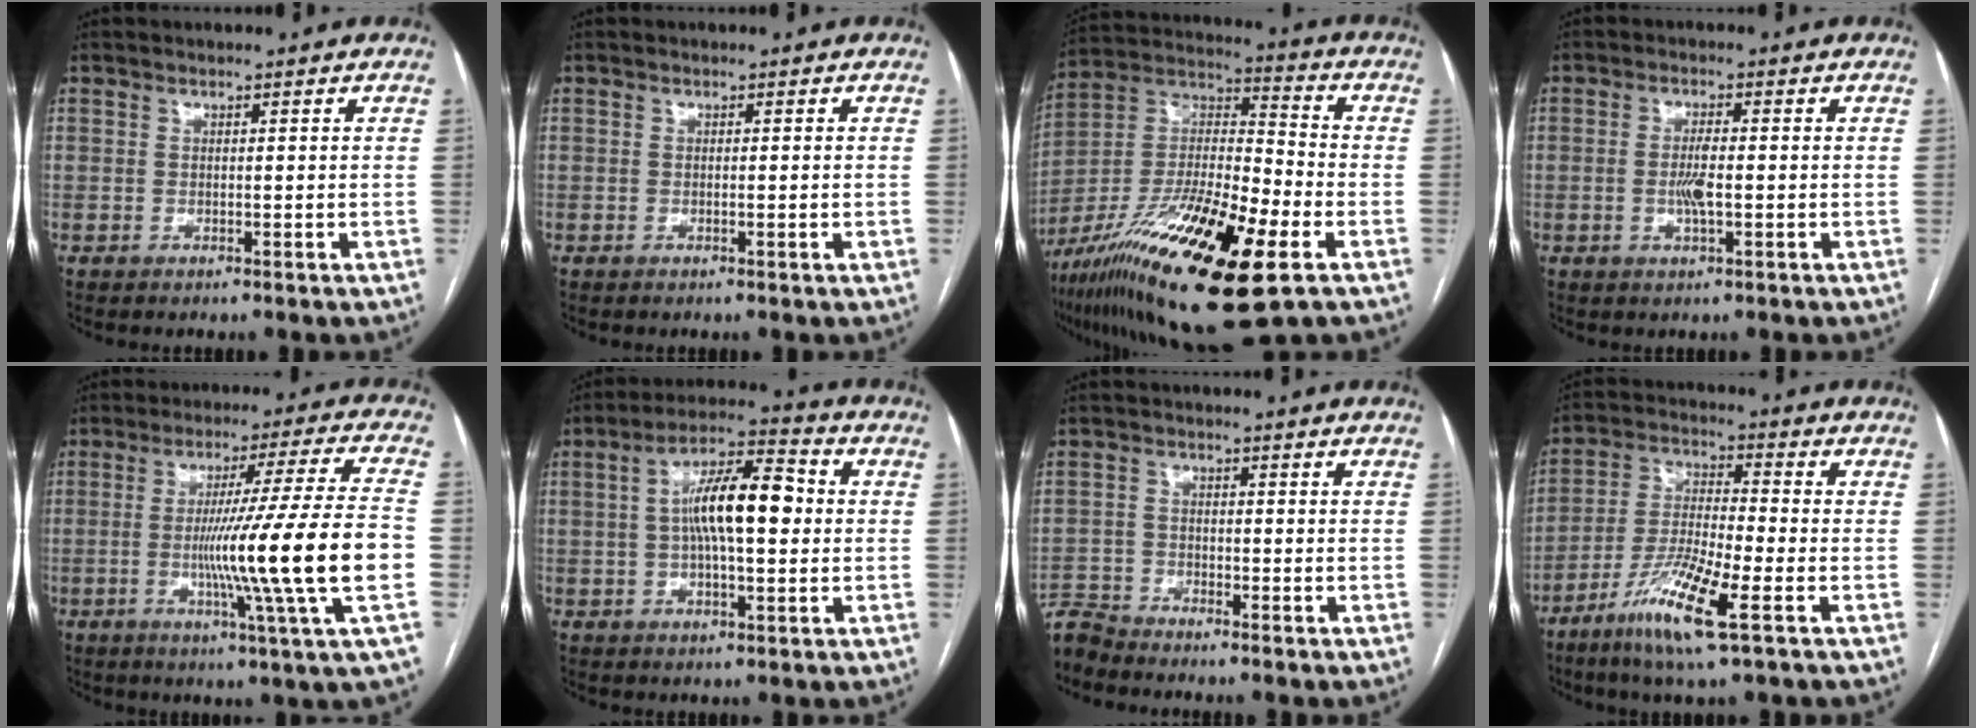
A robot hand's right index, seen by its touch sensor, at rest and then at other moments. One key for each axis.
{"total": 0.8, "fx": -0.2, "fy": -0.1, "fz": 0.8, "tx": -0.012, "ty": -0.001, "tz": -0.002}
{"total": 25.3, "fx": -12.6, "fy": 4.6, "fz": 21.4, "tx": -0.401, "ty": -0.026, "tz": -0.216}
{"total": 3.3, "fx": -0.6, "fy": 0.5, "fz": 3.3, "tx": -0.068, "ty": -0.003, "tz": -0.010}
{"total": 18.2, "fx": -3.7, "fy": -2.7, "fz": 17.6, "tx": -0.277, "ty": -0.010, "tz": -0.066}
{"total": 11.7, "fx": 0.8, "fy": 3.1, "fz": 11.2, "tx": -0.205, "ty": 0.026, "tz": 0.008}
{"total": 3.7, "fx": -3.5, "fy": 0.0, "fz": -1.0, "tx": 0.019, "ty": -0.012, "tz": -0.069}
{"total": 12.1, "fx": -6.4, "fy": 0.8, "fz": 10.3, "tx": -0.209, "ty": -0.023, "tz": -0.121}